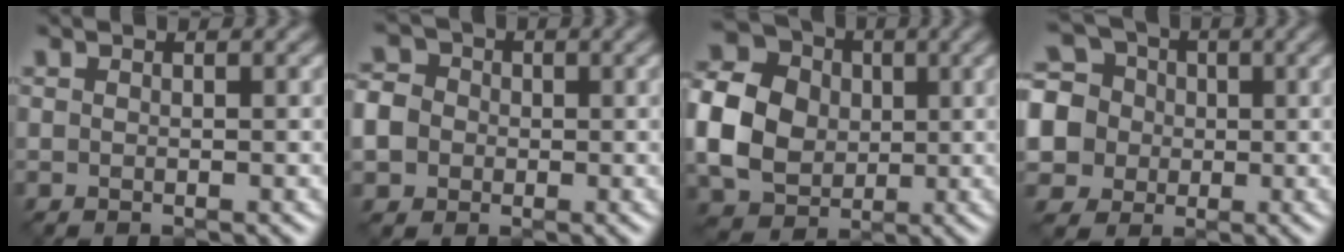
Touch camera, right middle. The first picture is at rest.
{"total": 6.7, "force": [-1.0, 6.2, 2.5], "torque": [-0.059, 0.011, -0.048]}
{"total": 8.6, "force": [0.0, 7.3, 4.6], "torque": [-0.123, 0.005, -0.006]}
{"total": 9.1, "force": [0.3, 8.5, 3.1], "torque": [-0.098, 0.033, -0.027]}